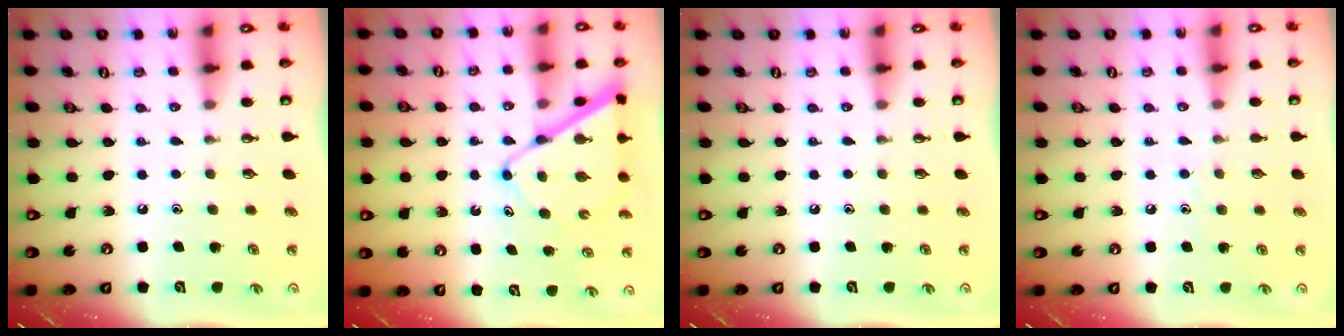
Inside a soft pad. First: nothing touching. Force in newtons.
{"total": 10.7, "press": 10.6, "slide": 1.0}
{"total": 0.0}
{"total": 5.9, "press": 5.8, "slide": 0.7}